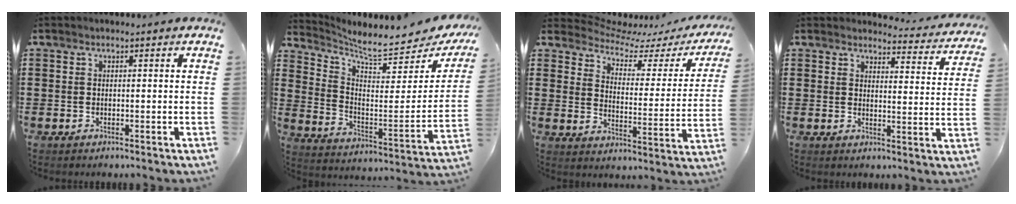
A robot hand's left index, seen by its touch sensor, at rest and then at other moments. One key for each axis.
{"total": 5.9, "fx": 5.3, "fy": 0.5, "fz": 2.6, "tx": -0.079, "ty": -0.050, "tz": 0.084}
{"total": 4.8, "fx": 4.2, "fy": 1.9, "fz": 1.4, "tx": -0.051, "ty": -0.028, "tz": 0.067}
{"total": 3.9, "fx": 3.8, "fy": 0.5, "fz": 0.8, "tx": -0.016, "ty": -0.028, "tz": 0.064}